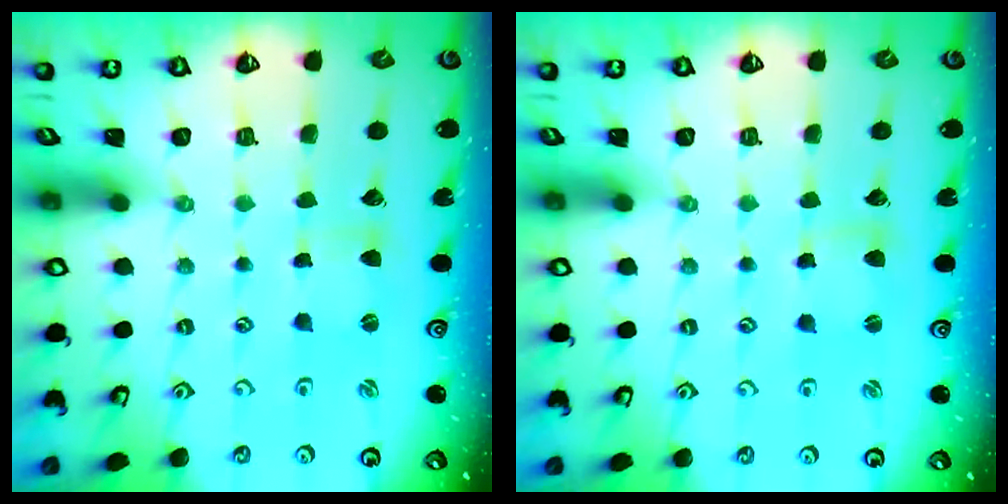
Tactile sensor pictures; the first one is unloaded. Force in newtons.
{"total": 2.5, "press": 2.5, "slide": 0.3}